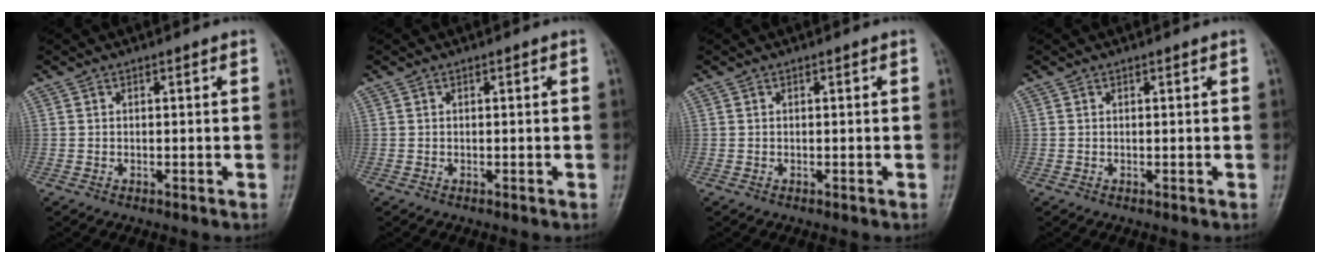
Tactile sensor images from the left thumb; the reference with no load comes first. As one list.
[{"total": 0.0}, {"total": 0.0}, {"total": 0.0}]